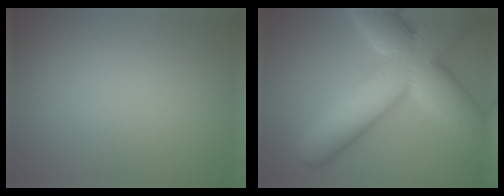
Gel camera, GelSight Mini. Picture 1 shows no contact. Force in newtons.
{"total": 14.7, "press": 14.7, "slide": 1.0}